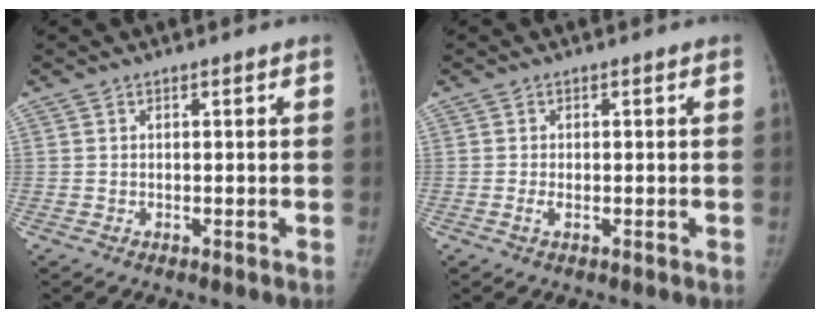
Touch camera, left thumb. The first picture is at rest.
{"total": 1.2, "force": [-0.3, 0.6, 1.0], "torque": [-0.025, 0.000, -0.007]}